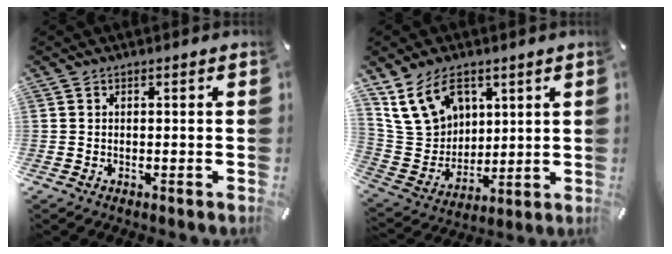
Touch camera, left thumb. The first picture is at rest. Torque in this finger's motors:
{"motor_torque": [1.41, 0.37, 1.41, -1.36, 0.12]}